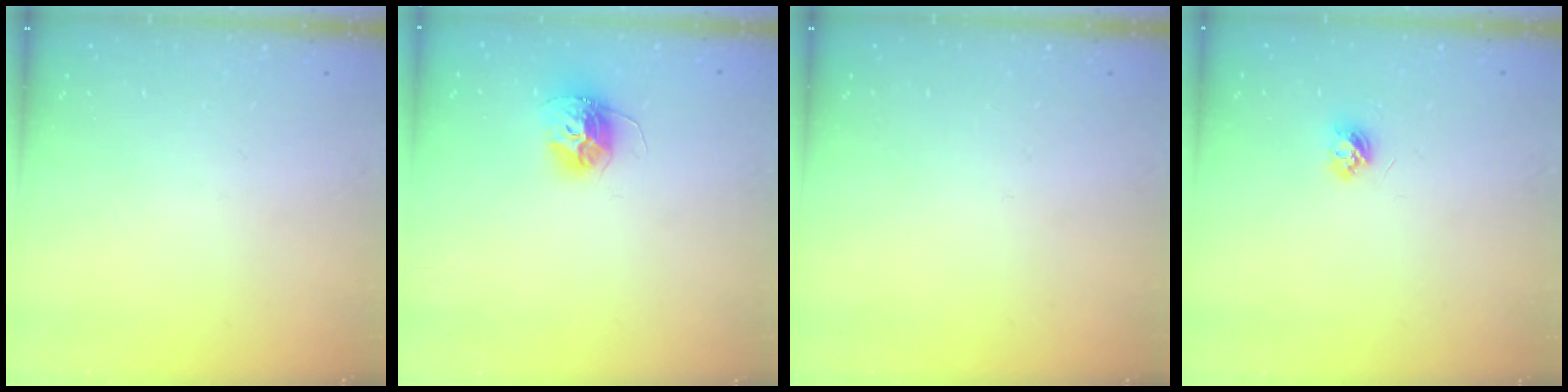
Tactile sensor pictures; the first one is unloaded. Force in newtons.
{"total": 12.4, "press": 12.4, "slide": 1.0}
{"total": 0.0}
{"total": 3.6, "press": 3.5, "slide": 0.4}